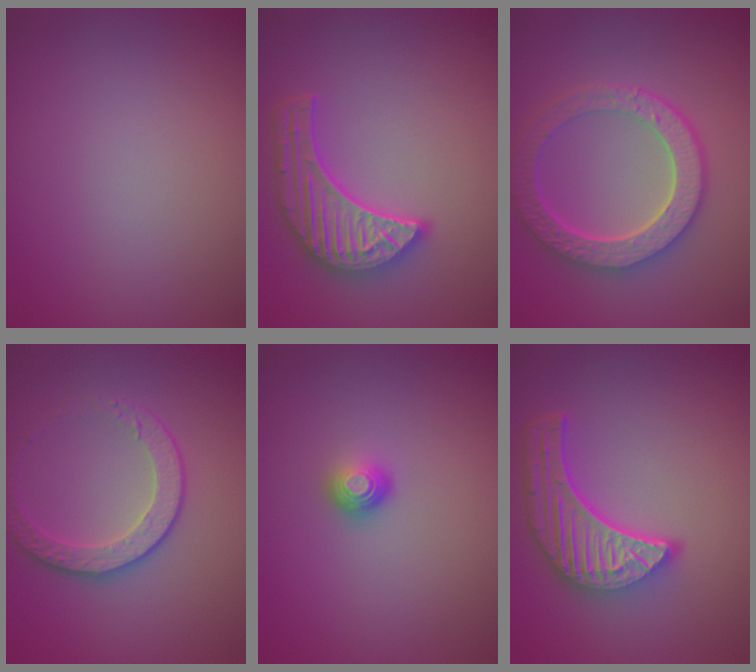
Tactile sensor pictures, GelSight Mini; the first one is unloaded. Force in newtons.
{"total": 5.0, "press": 4.3, "slide": 2.6}
{"total": 6.4, "press": 5.0, "slide": 3.9}
{"total": 2.8, "press": 2.4, "slide": 1.4}
{"total": 1.6, "press": 1.1, "slide": 1.1}
{"total": 5.8, "press": 4.5, "slide": 3.7}